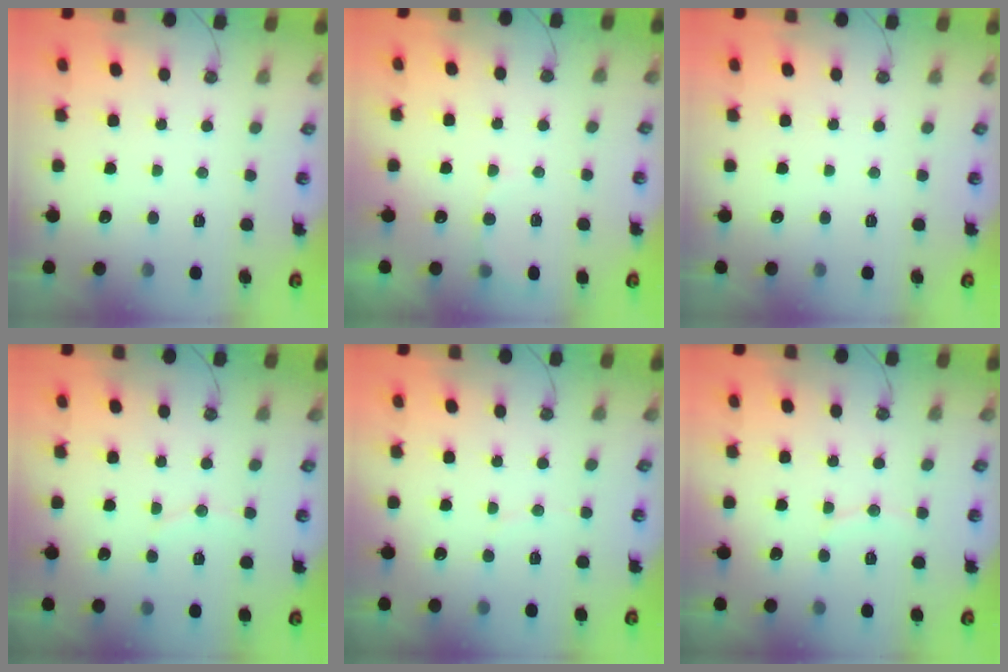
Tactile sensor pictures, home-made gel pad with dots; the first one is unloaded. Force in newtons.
{"total": 5.6, "press": 5.5, "slide": 1.4}
{"total": 0.0}
{"total": 4.4, "press": 4.3, "slide": 0.9}
{"total": 2.1, "press": 2.1, "slide": 0.2}
{"total": 4.5, "press": 4.5, "slide": 0.5}